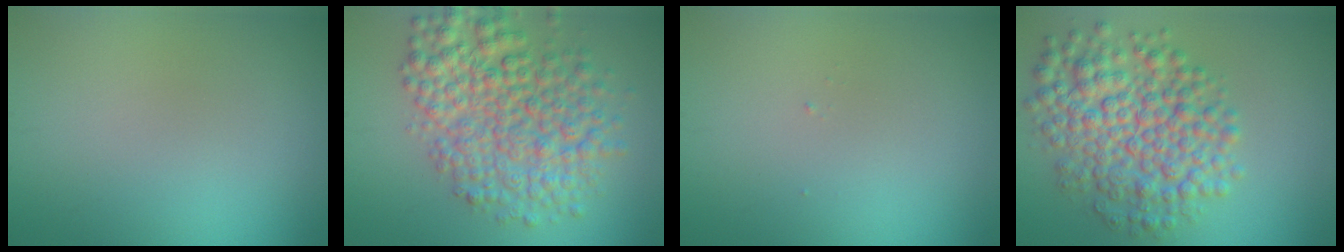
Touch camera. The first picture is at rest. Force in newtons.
{"total": 7.6, "press": 7.6, "slide": 0.2}
{"total": 0.0}
{"total": 7.5, "press": 7.5, "slide": 0.1}